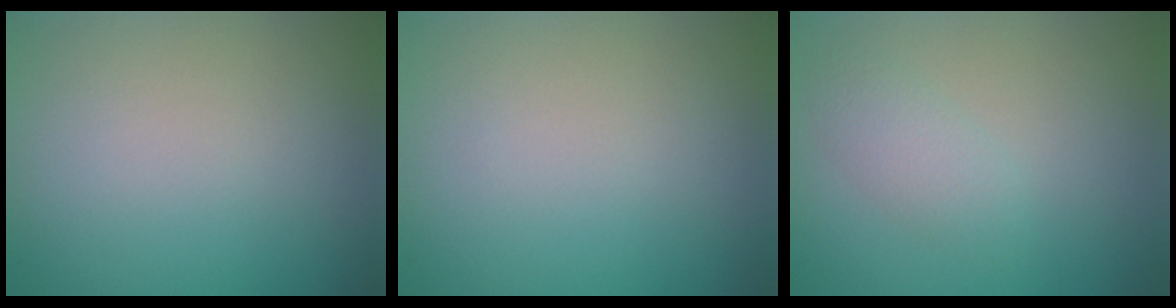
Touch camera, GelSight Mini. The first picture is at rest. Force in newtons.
{"total": 0.0}
{"total": 1.8, "press": 1.8, "slide": 0.1}